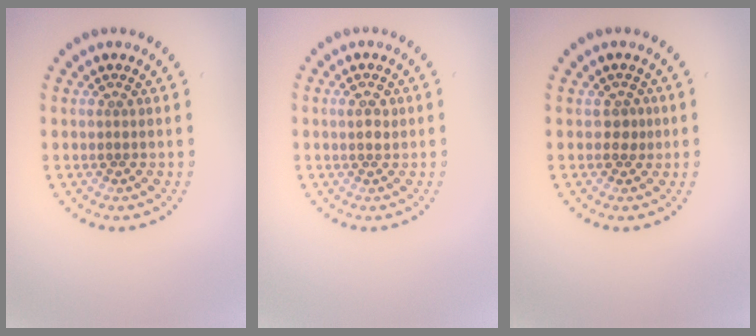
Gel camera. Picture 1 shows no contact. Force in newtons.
{"total": 1.4, "press": 1.3, "slide": 0.4}
{"total": 1.2, "press": 1.0, "slide": 0.7}